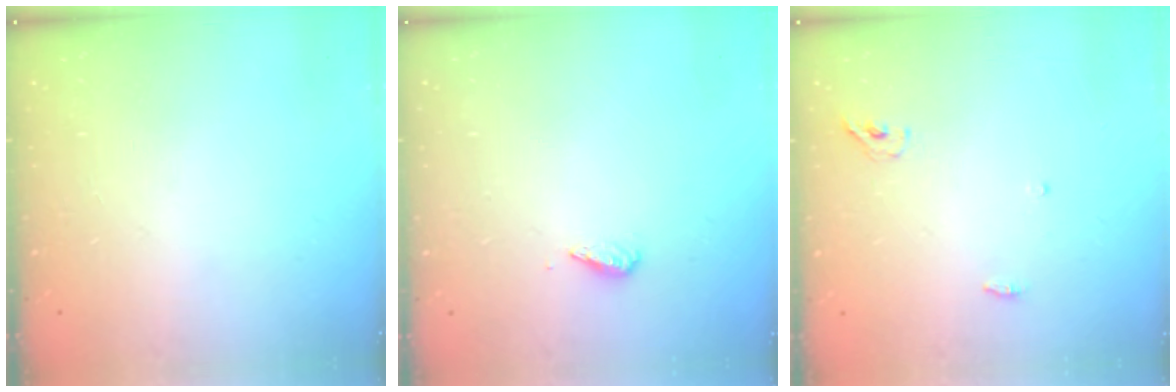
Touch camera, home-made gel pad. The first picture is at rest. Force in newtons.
{"total": 2.9, "press": 2.9, "slide": 0.4}
{"total": 3.8, "press": 3.6, "slide": 1.3}